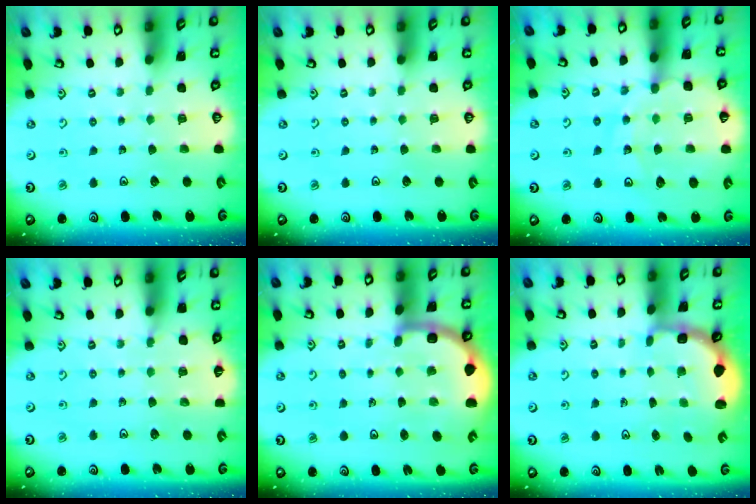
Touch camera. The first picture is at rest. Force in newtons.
{"total": 0.0}
{"total": 14.2, "press": 13.8, "slide": 3.4}
{"total": 5.1, "press": 4.4, "slide": 2.5}
{"total": 6.2, "press": 6.0, "slide": 1.5}
{"total": 2.8, "press": 2.3, "slide": 1.7}